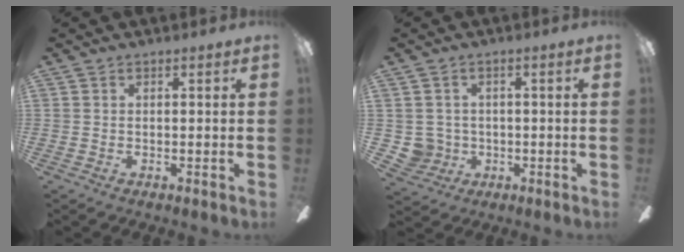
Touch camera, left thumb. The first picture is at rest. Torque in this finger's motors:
{"motor_torque": [-0.24, 0.05, 0.21, -0.26, 0.00]}